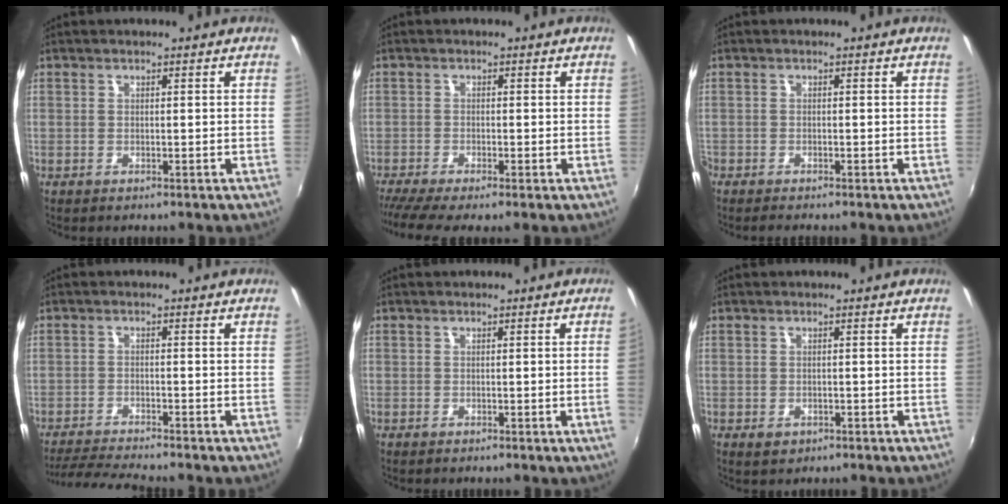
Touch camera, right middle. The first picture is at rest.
{"total": 4.2, "force": [-3.2, -0.2, 2.8], "torque": [-0.065, -0.022, -0.060]}
{"total": 1.7, "force": [-1.6, 0.3, 0.5], "torque": [-0.018, -0.010, -0.031]}
{"total": 6.3, "force": [-5.9, -0.8, 1.9], "torque": [-0.057, -0.015, -0.108]}
{"total": 1.2, "force": [0.0, -0.7, 0.9], "torque": [-0.010, -0.006, 0.001]}
{"total": 2.0, "force": [-0.9, 1.6, 1.0], "torque": [-0.017, -0.003, -0.011]}